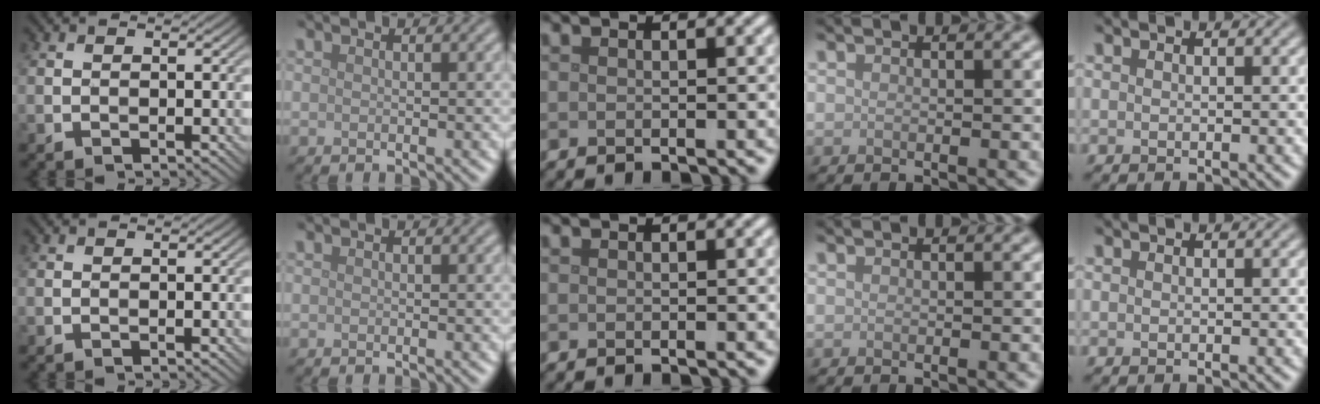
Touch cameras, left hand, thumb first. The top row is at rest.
{}